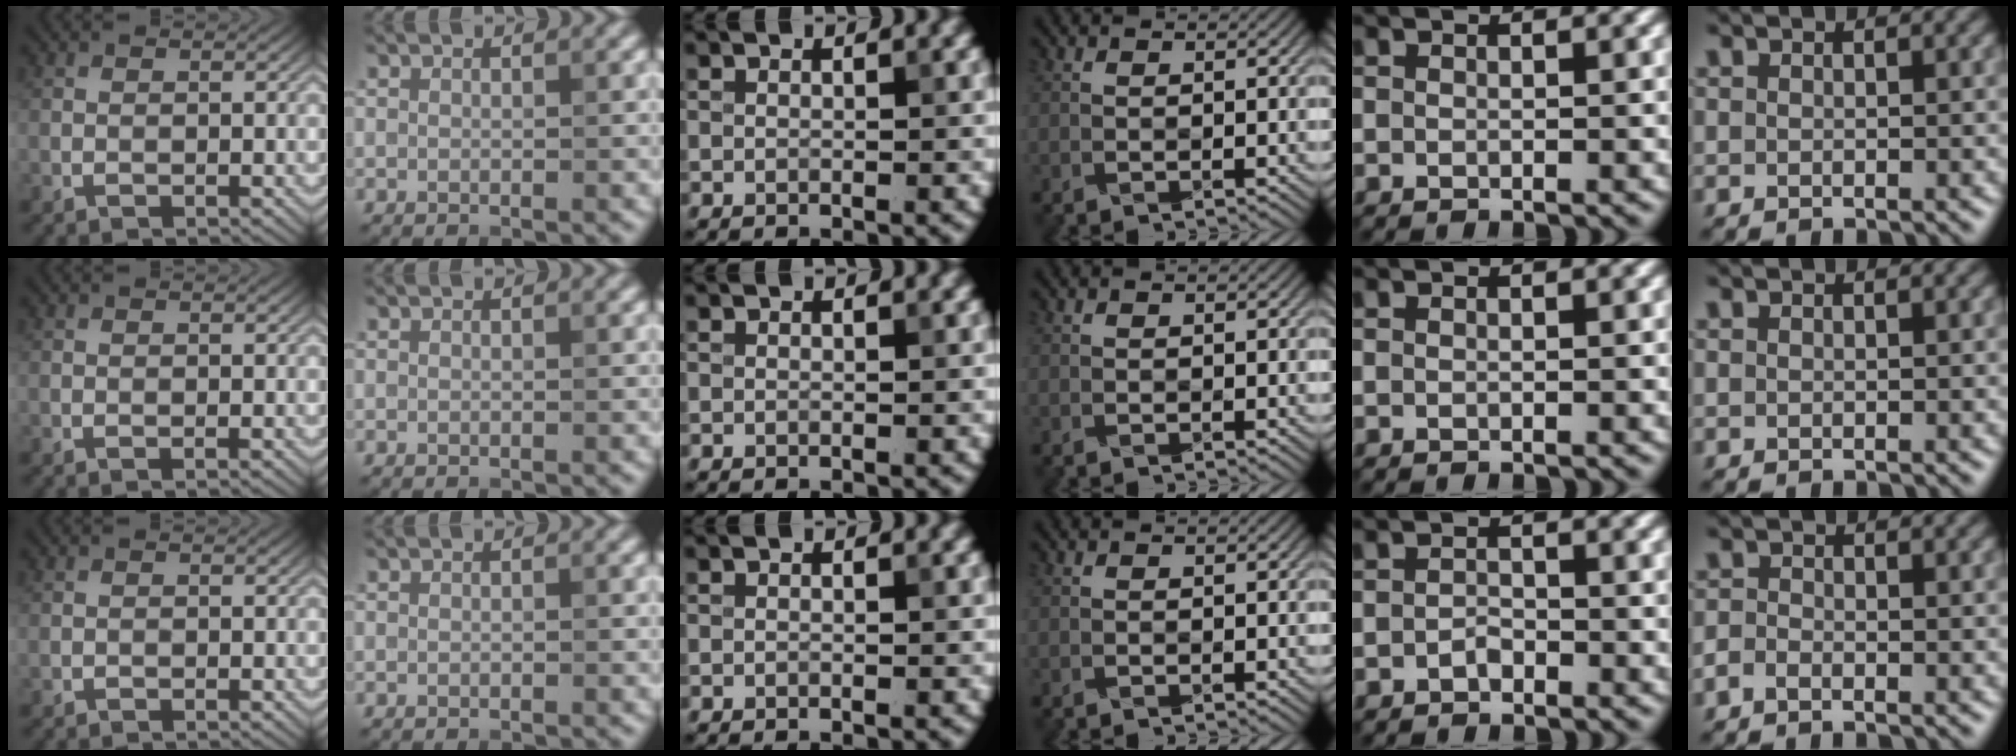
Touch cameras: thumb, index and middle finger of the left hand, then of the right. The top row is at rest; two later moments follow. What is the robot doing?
{"motion": "wrap", "object": "cellophane"}